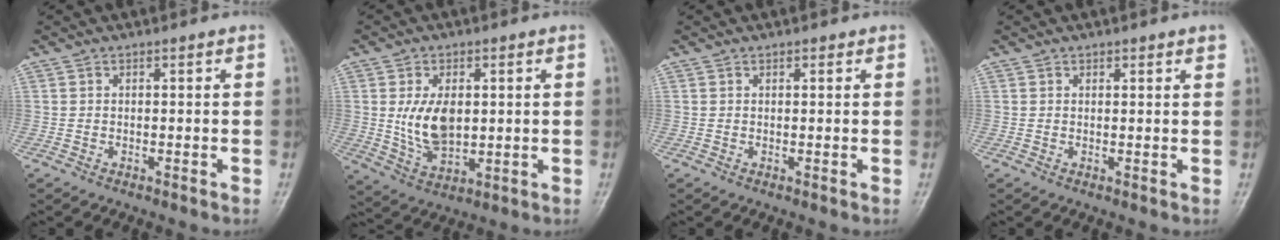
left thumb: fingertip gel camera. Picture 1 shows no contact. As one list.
[{"total": 9.5, "force": [1.0, 5.8, 7.4], "torque": [-0.122, -0.012, 0.031]}, {"total": 0.7, "force": [0.5, 0.4, 0.4], "torque": [-0.004, -0.002, 0.004]}, {"total": 1.8, "force": [1.2, 0.6, 1.2], "torque": [-0.008, -0.004, 0.014]}]